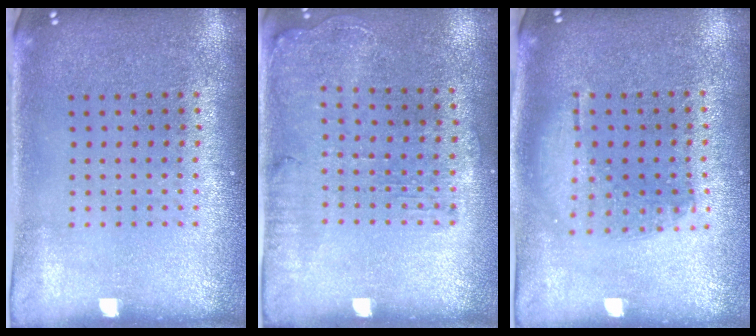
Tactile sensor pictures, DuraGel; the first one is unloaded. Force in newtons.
{"total": 1.2, "press": 1.2, "slide": 0.3}
{"total": 1.1, "press": 1.0, "slide": 0.4}